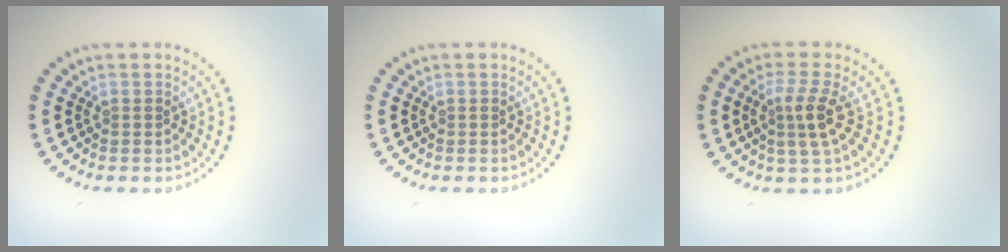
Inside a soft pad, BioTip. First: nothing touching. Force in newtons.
{"total": 0.0}
{"total": 2.9, "press": 2.5, "slide": 1.5}